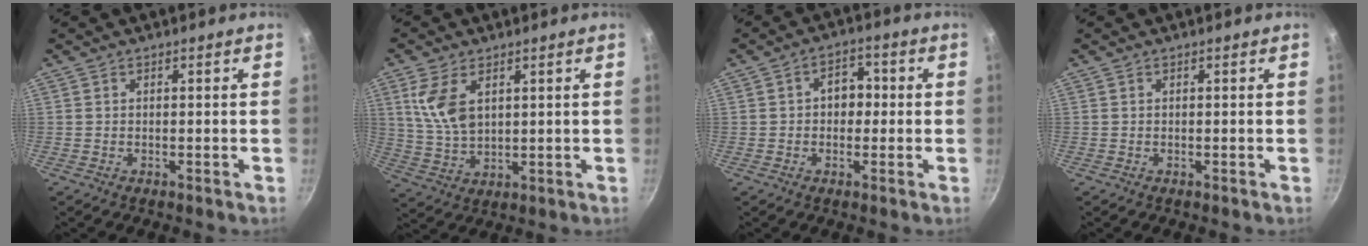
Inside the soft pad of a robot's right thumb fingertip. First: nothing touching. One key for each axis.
{"total": 9.1, "fx": 3.5, "fy": 5.2, "fz": 6.7, "tx": -0.126, "ty": -0.022, "tz": 0.076}
{"total": 5.3, "fx": 0.1, "fy": 3.9, "fz": 3.6, "tx": -0.017, "ty": 0.013, "tz": -0.005}
{"total": 0.0}